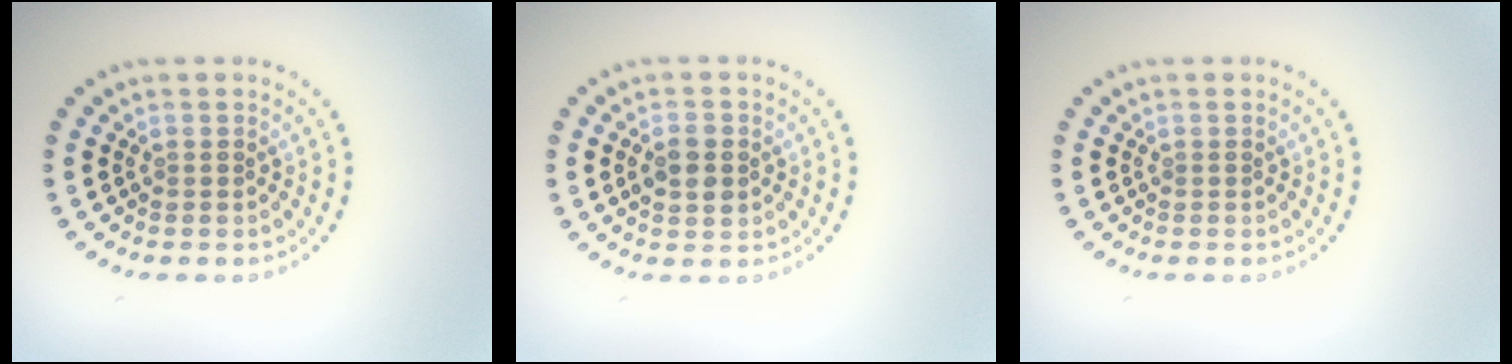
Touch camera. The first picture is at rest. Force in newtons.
{"total": 2.5, "press": 2.5, "slide": 0.2}
{"total": 0.0}